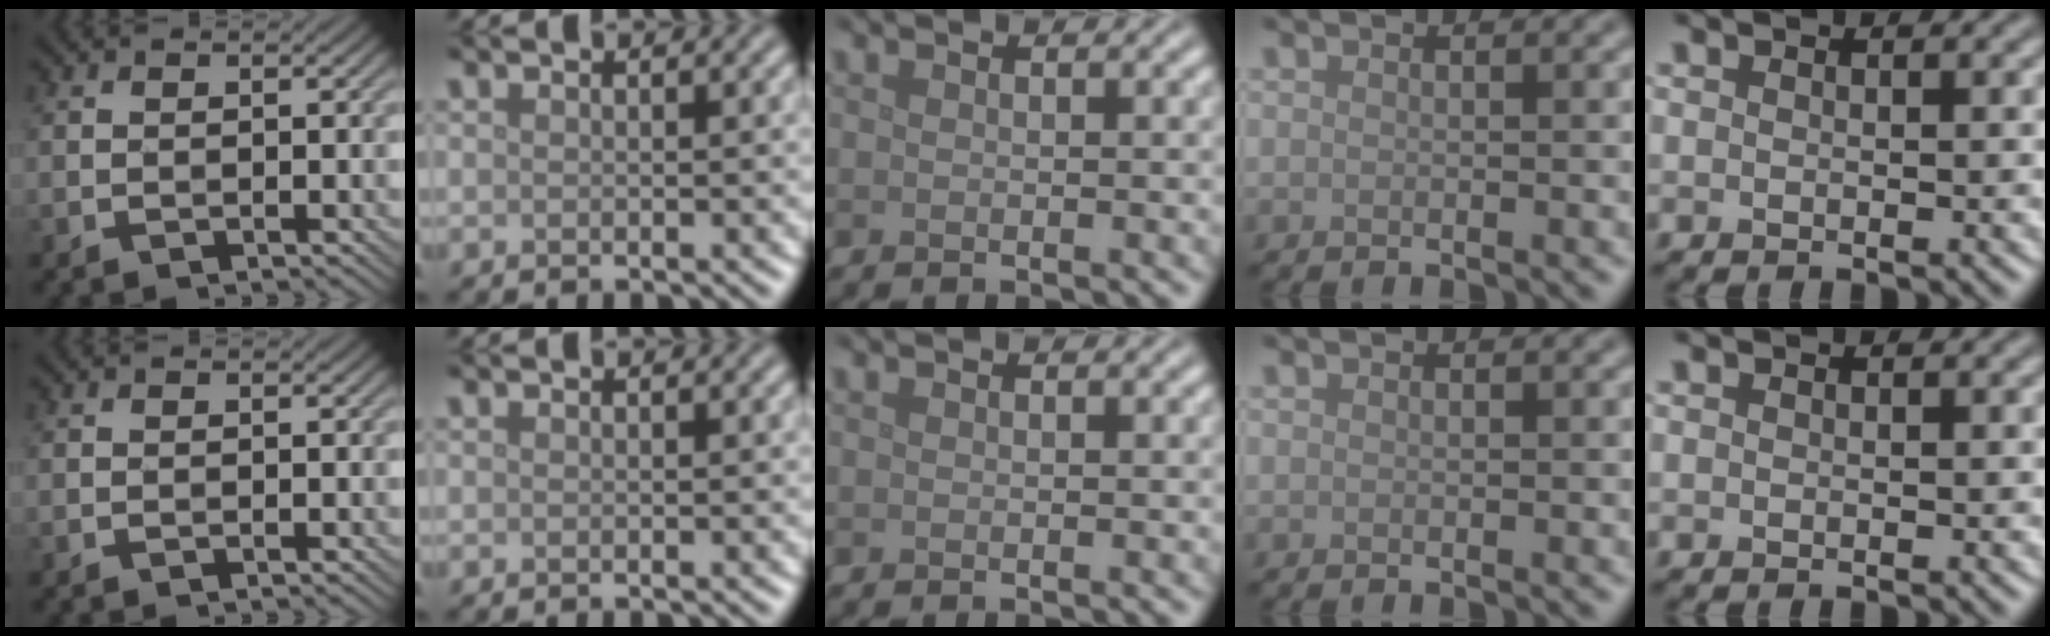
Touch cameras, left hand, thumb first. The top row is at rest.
{}